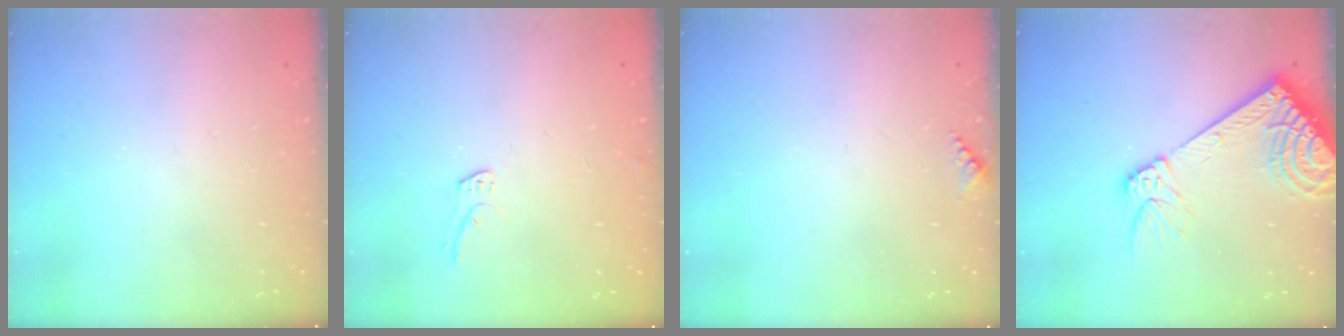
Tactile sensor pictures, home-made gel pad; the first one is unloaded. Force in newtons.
{"total": 5.5, "press": 5.5, "slide": 0.1}
{"total": 5.1, "press": 4.8, "slide": 1.5}
{"total": 17.2, "press": 16.8, "slide": 3.7}